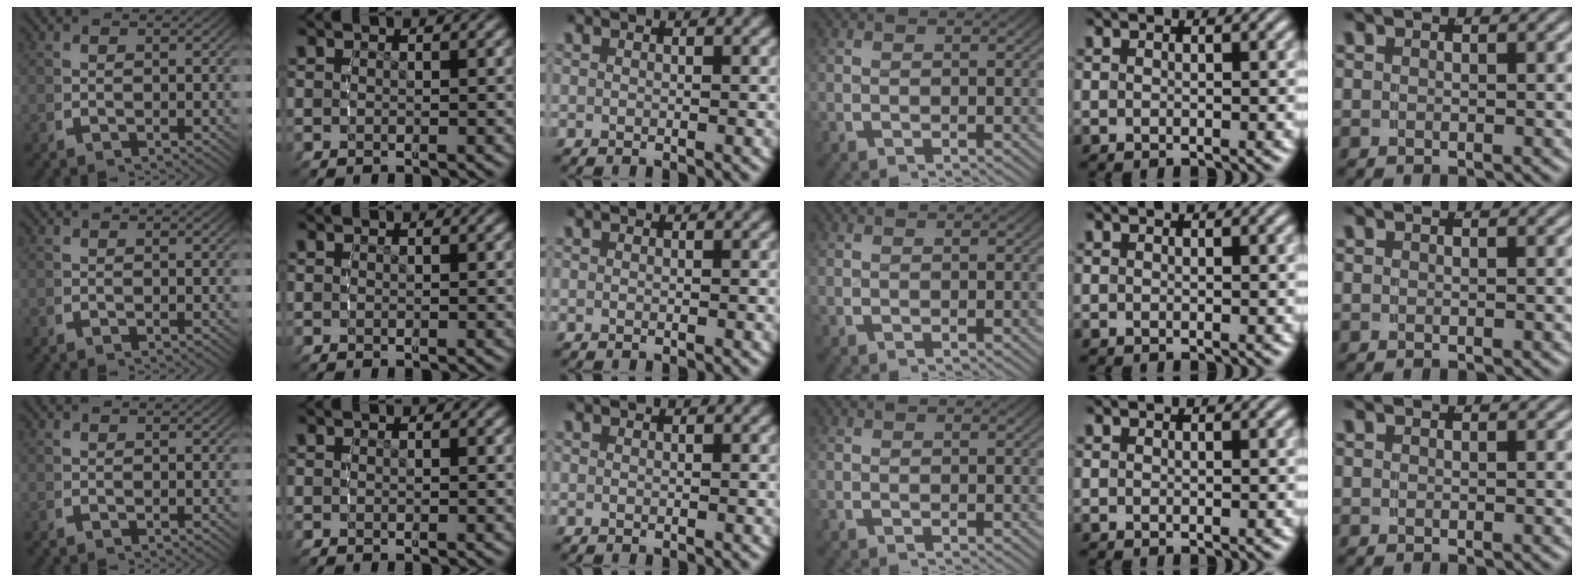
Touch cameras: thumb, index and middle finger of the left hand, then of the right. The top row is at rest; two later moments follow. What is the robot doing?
{"motion": "reach", "object": "shirt"}